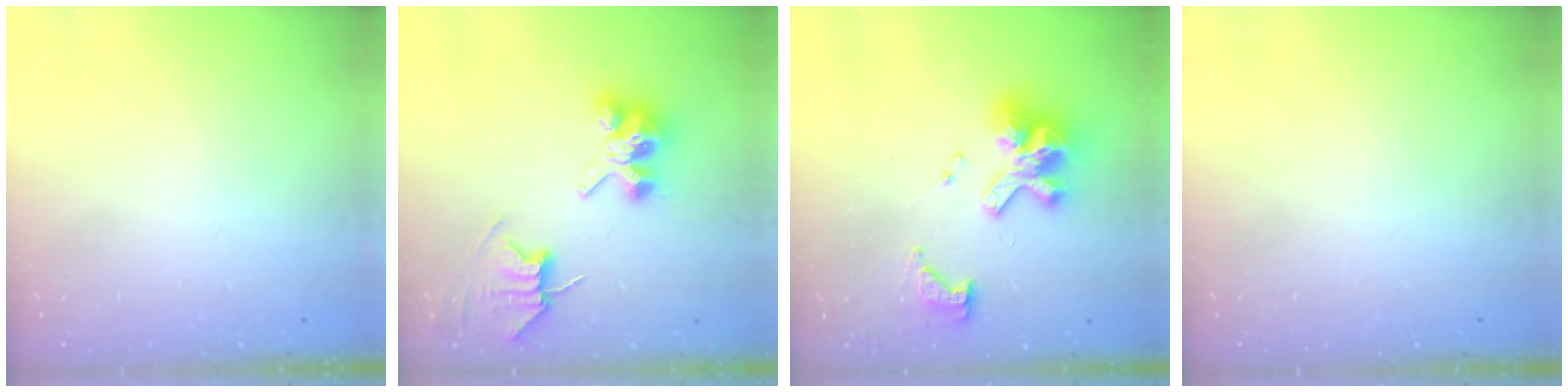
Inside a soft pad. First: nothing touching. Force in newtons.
{"total": 7.2, "press": 7.2, "slide": 0.6}
{"total": 14.4, "press": 14.4, "slide": 1.6}
{"total": 0.0}